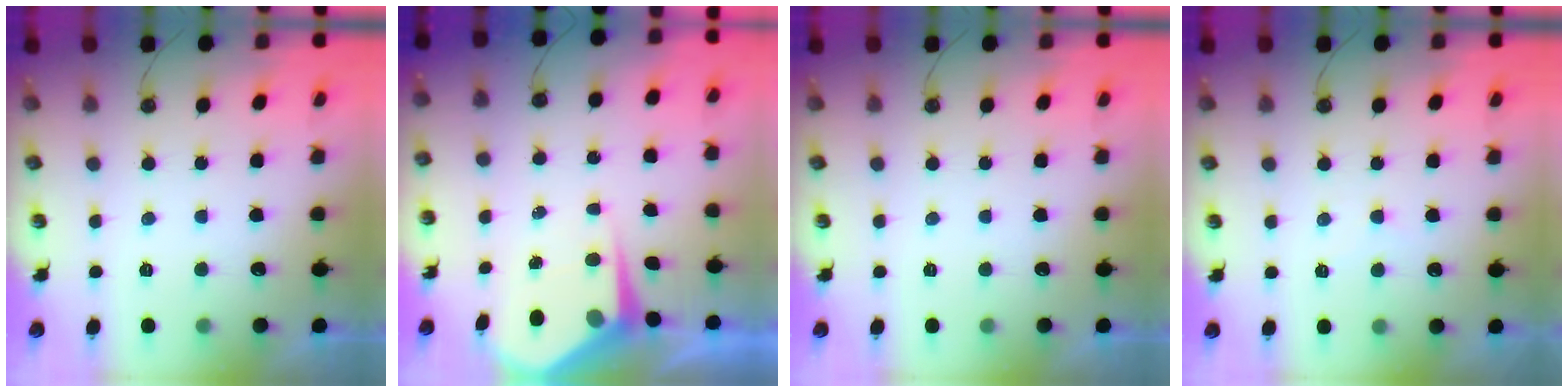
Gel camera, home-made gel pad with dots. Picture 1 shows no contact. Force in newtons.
{"total": 5.9, "press": 5.9, "slide": 0.6}
{"total": 0.0}
{"total": 4.0, "press": 3.9, "slide": 0.5}